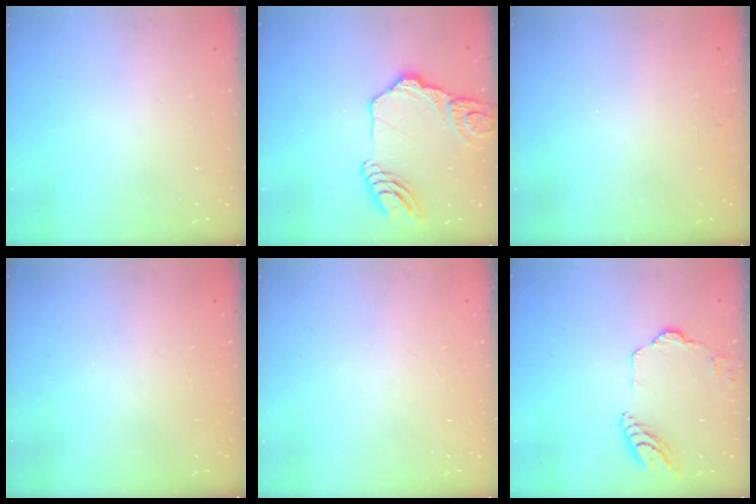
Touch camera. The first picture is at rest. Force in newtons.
{"total": 15.3, "press": 15.3, "slide": 1.5}
{"total": 2.5, "press": 2.5, "slide": 0.2}
{"total": 0.0}
{"total": 0.0}
{"total": 12.1, "press": 12.0, "slide": 1.5}